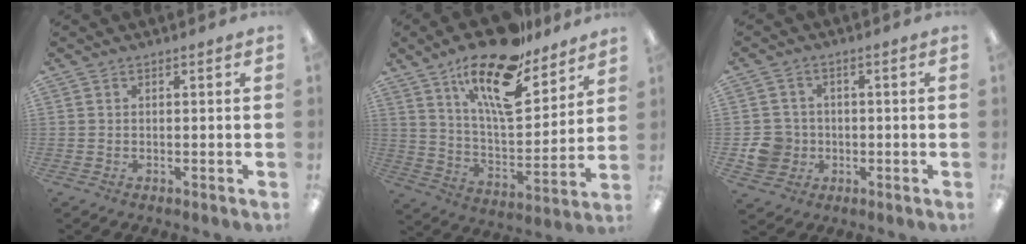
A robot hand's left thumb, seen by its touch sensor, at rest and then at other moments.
{"total": 19.8, "force": [13.9, 7.3, 12.1], "torque": [-0.210, -0.083, 0.237]}
{"total": 7.0, "force": [-1.1, 6.6, 2.1], "torque": [-0.042, 0.015, -0.016]}